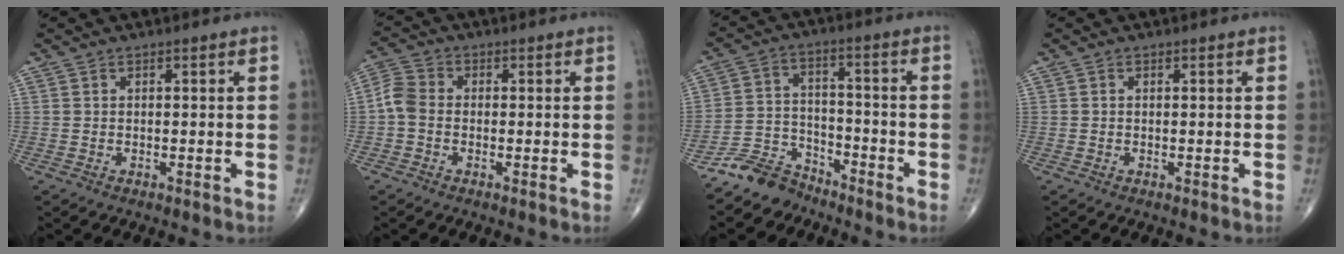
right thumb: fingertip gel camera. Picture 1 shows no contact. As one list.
[{"total": 4.5, "force": [-0.8, 3.4, 2.9], "torque": [-0.058, 0.011, -0.028]}, {"total": 7.3, "force": [-6.6, 3.2, 0.3], "torque": [0.015, 0.054, -0.136]}, {"total": 0.0}]